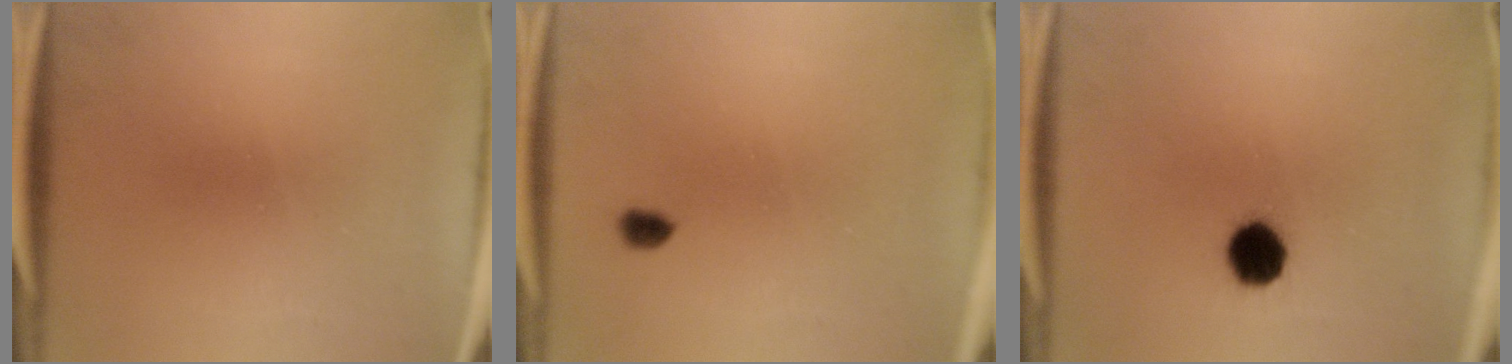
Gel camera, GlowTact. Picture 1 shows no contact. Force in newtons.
{"total": 2.1}
{"total": 6.9}